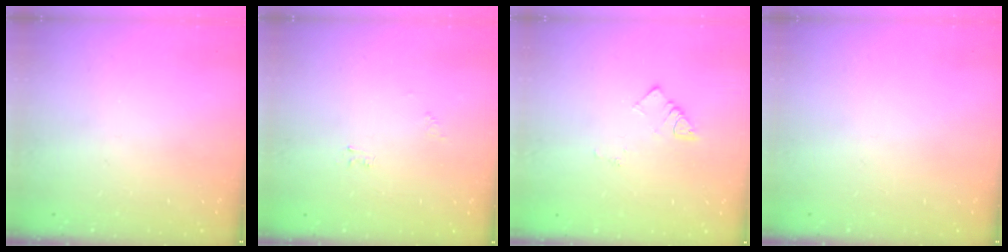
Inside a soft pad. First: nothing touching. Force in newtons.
{"total": 2.5, "press": 2.5, "slide": 0.3}
{"total": 3.3, "press": 3.3, "slide": 0.4}
{"total": 0.0}